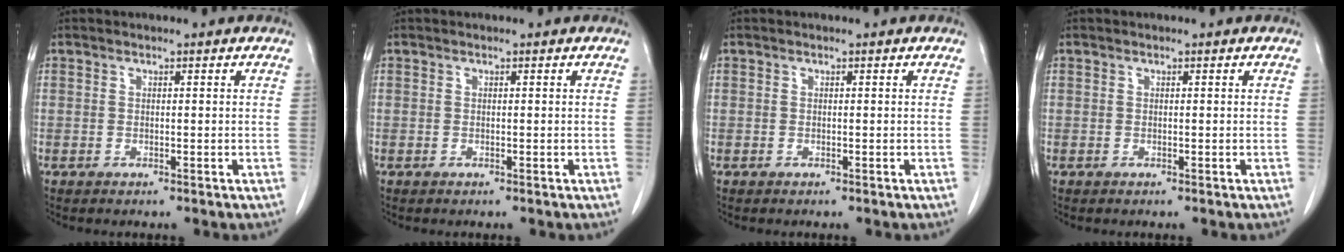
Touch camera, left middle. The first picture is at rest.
{"total": 0.0}
{"total": 0.0}
{"total": 0.0}